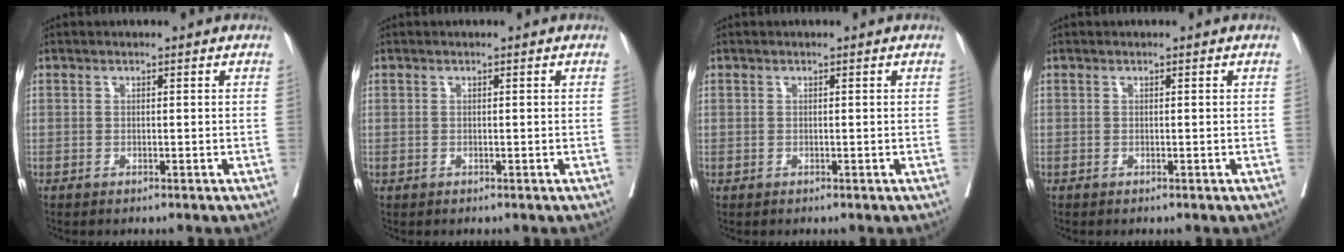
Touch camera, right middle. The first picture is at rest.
{"total": 0.0}
{"total": 0.0}
{"total": 0.0}